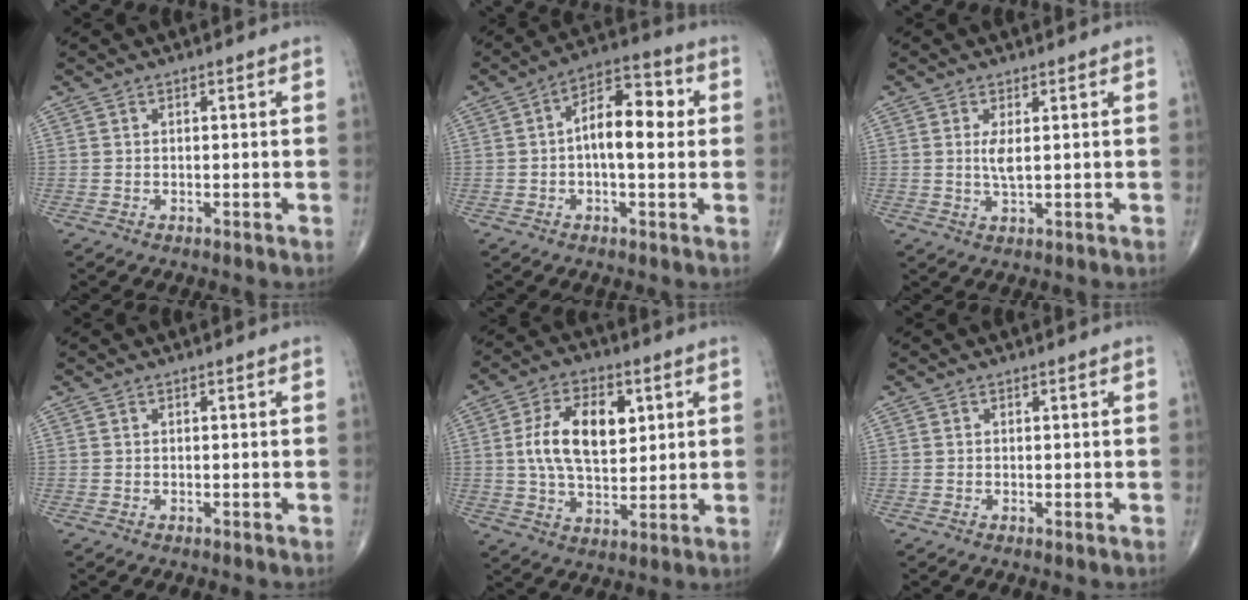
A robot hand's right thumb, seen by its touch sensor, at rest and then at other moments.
{"total": 11.0, "force": [0.8, 5.3, 9.6], "torque": [-0.140, 0.028, 0.005]}
{"total": 2.9, "force": [0.6, 0.7, 2.7], "torque": [-0.059, -0.010, 0.016]}
{"total": 0.0}
{"total": 13.5, "force": [2.8, 7.7, 10.7], "torque": [-0.171, -0.003, 0.049]}
{"total": 0.0}